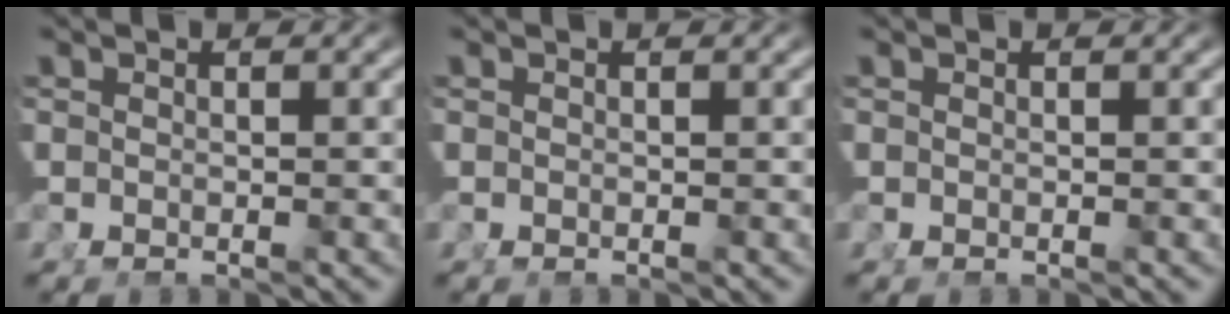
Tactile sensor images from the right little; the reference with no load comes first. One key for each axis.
{"total": 0.0}
{"total": 0.0}